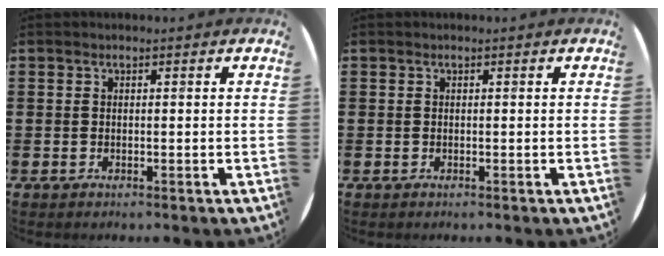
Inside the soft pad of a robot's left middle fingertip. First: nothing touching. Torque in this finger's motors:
{"motor_torque": [-0.24, 0.04, 0.01, 0.01]}